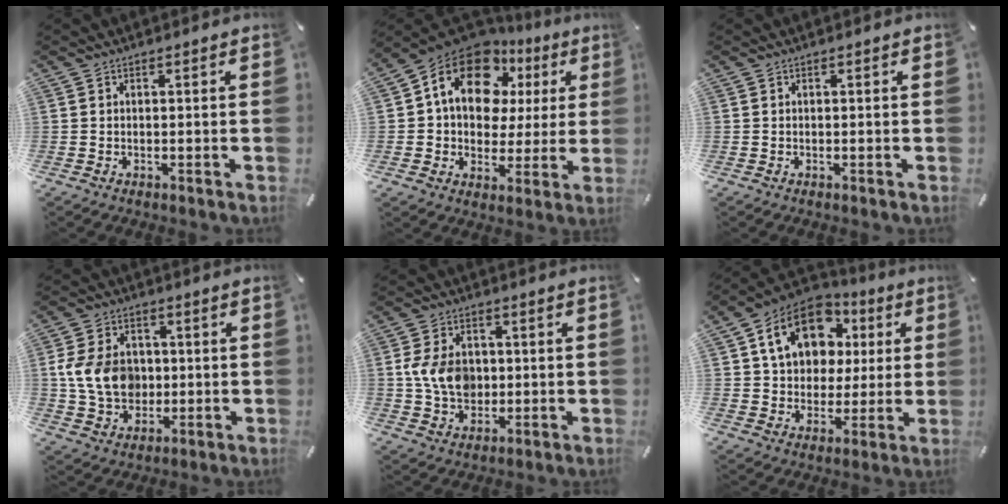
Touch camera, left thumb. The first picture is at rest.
{"total": 16.2, "force": [7.9, 11.0, 8.9], "torque": [-0.154, -0.039, 0.140]}
{"total": 0.0}
{"total": 11.5, "force": [0.3, 9.3, 6.9], "torque": [-0.160, 0.009, 0.005]}
{"total": 9.4, "force": [0.2, 7.5, 5.8], "torque": [-0.125, 0.005, 0.003]}
{"total": 15.1, "force": [5.9, 11.9, 7.1], "torque": [-0.129, -0.009, 0.118]}